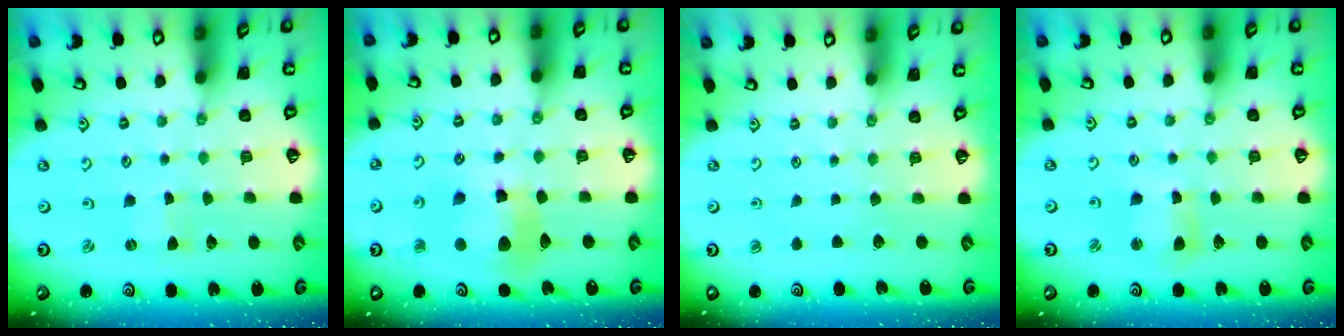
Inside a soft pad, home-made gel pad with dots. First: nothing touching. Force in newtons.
{"total": 10.2, "press": 10.2, "slide": 1.2}
{"total": 0.0}
{"total": 5.1, "press": 5.0, "slide": 0.7}